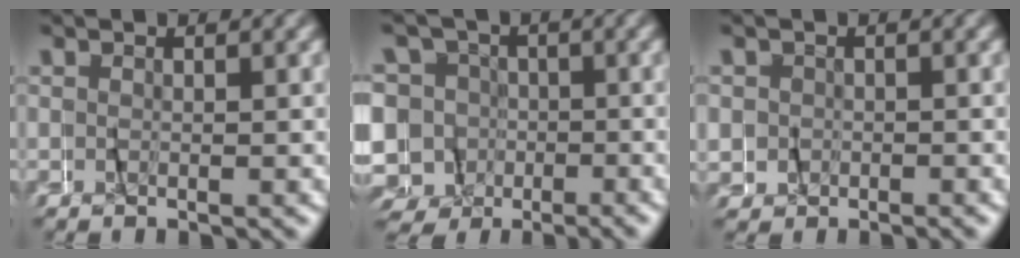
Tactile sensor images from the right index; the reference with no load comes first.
{"total": 14.0, "force": [-3.1, 13.3, 3.2], "torque": [-0.111, -0.057, -0.054]}
{"total": 2.3, "force": [0.5, 2.2, 0.4], "torque": [-0.013, 0.009, 0.005]}